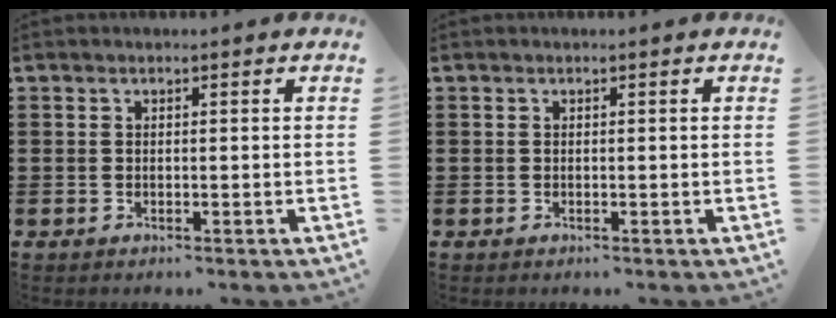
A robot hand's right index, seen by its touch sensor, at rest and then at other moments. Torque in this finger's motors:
{"motor_torque": [0.00, 0.00, 0.00, 0.00]}